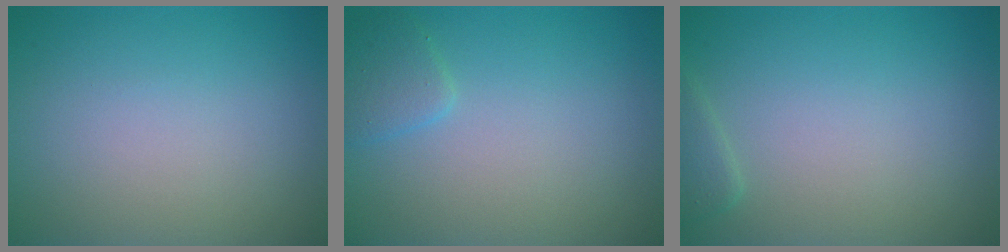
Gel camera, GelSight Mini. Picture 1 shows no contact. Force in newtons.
{"total": 1.5, "press": 1.5, "slide": 0.1}
{"total": 1.2, "press": 1.2, "slide": 0.1}